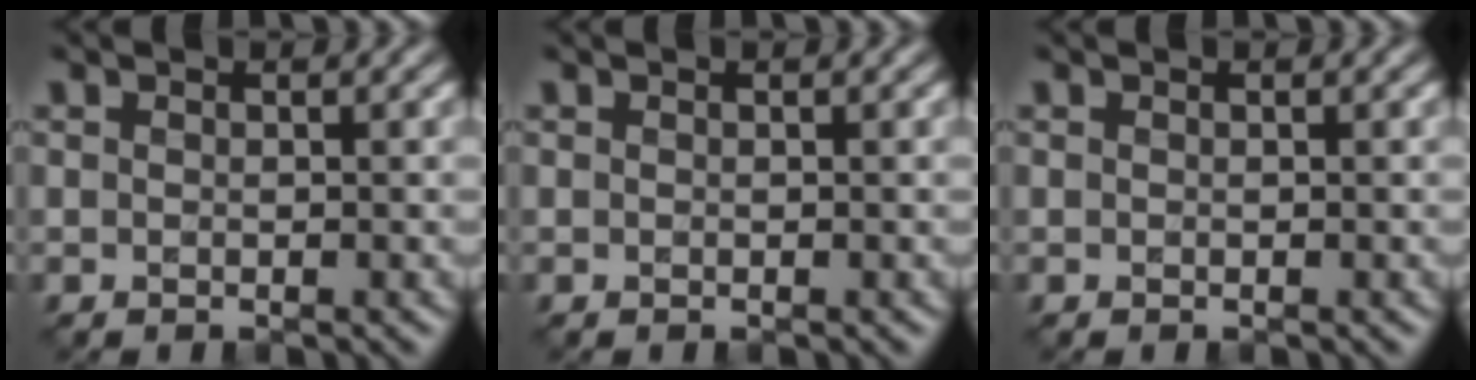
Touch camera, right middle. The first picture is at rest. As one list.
[{"total": 0.0}, {"total": 0.0}]